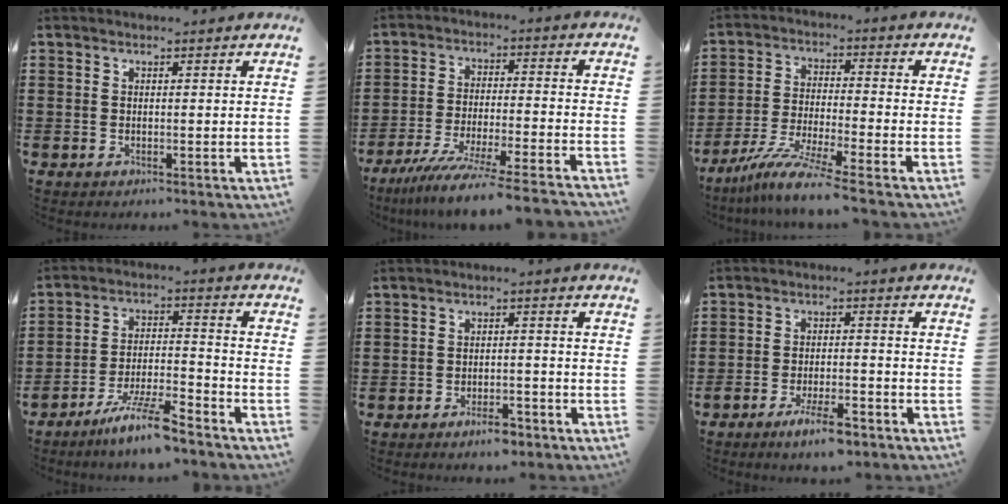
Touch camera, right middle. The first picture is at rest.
{"total": 7.7, "force": [-6.8, -0.8, 3.5], "torque": [-0.067, -0.016, -0.132]}
{"total": 7.5, "force": [-6.2, -0.3, 4.3], "torque": [-0.093, -0.018, -0.121]}
{"total": 8.0, "force": [-6.4, 0.7, 4.8], "torque": [-0.099, -0.004, -0.122]}
{"total": 2.8, "force": [-2.1, 0.8, 1.6], "torque": [-0.028, 0.005, -0.040]}
{"total": 5.4, "force": [-3.7, 1.0, 3.8], "torque": [-0.074, -0.001, -0.066]}